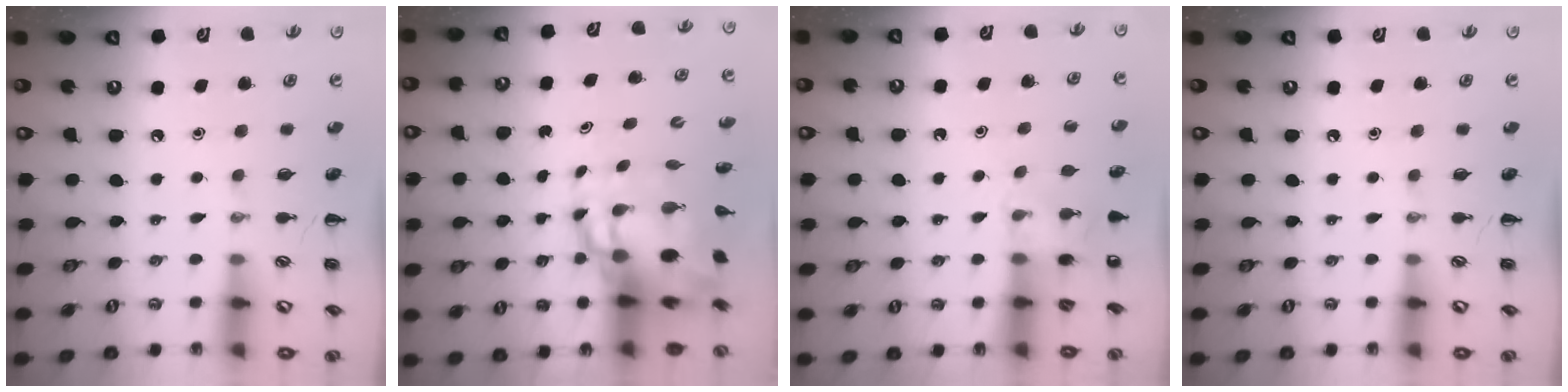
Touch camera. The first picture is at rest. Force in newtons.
{"total": 10.2, "press": 9.8, "slide": 2.8}
{"total": 5.3, "press": 5.1, "slide": 1.3}
{"total": 0.0}